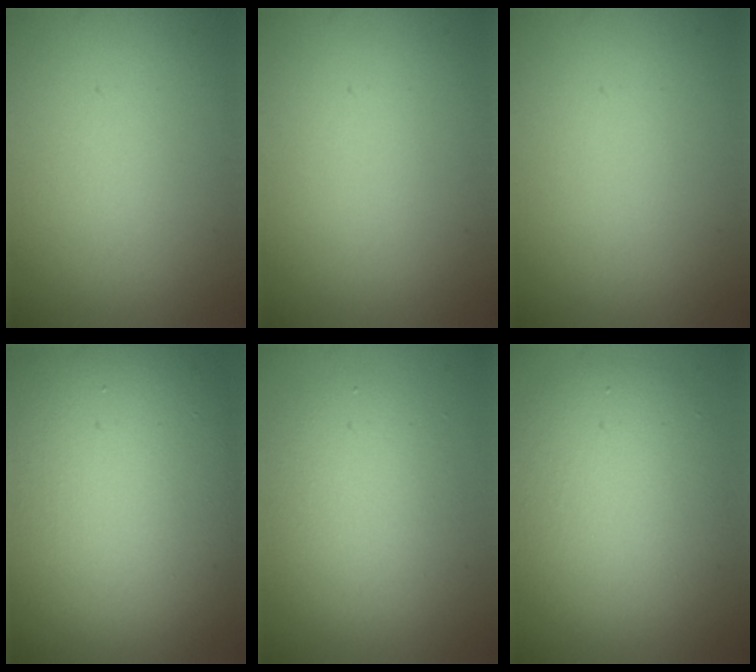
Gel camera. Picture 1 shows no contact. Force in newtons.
{"total": 0.0}
{"total": 0.0}
{"total": 16.3, "press": 16.3, "slide": 1.1}
{"total": 4.4, "press": 4.4, "slide": 0.2}
{"total": 7.1, "press": 7.0, "slide": 0.6}